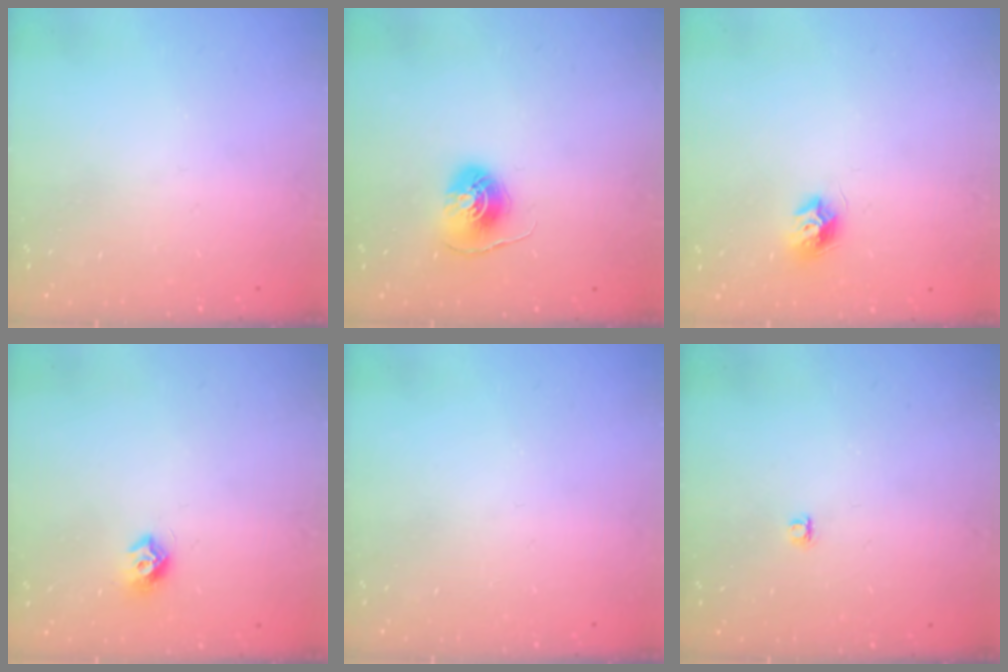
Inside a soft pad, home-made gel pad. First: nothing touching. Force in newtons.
{"total": 7.1, "press": 7.1, "slide": 0.4}
{"total": 7.9, "press": 7.9, "slide": 0.4}
{"total": 7.7, "press": 7.7, "slide": 0.7}
{"total": 0.0}
{"total": 3.8, "press": 3.8, "slide": 0.5}